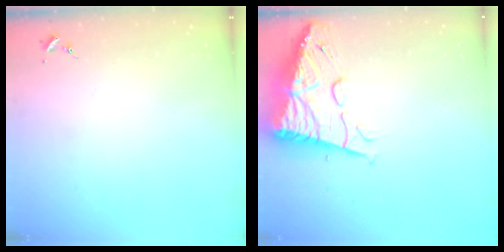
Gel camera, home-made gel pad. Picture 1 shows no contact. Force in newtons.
{"total": 16.3, "press": 16.3, "slide": 1.7}